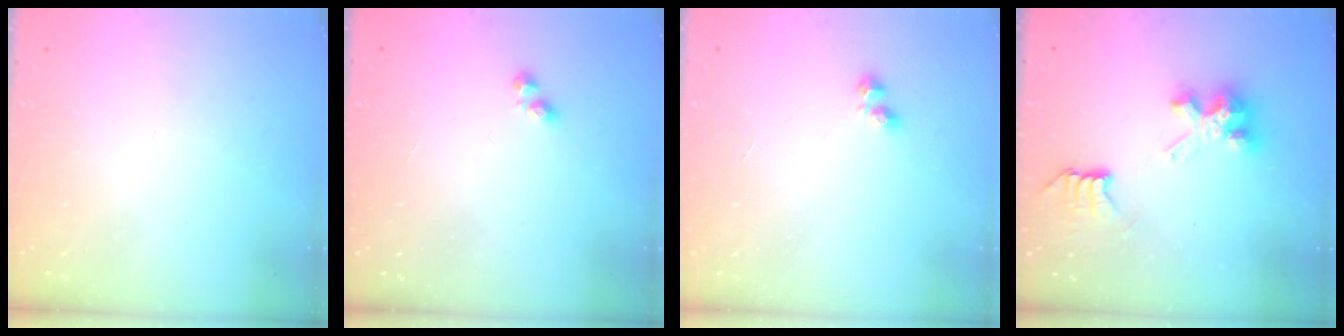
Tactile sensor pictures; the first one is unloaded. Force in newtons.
{"total": 2.4, "press": 2.4, "slide": 0.3}
{"total": 2.2, "press": 2.1, "slide": 0.7}
{"total": 6.4, "press": 6.4, "slide": 0.1}